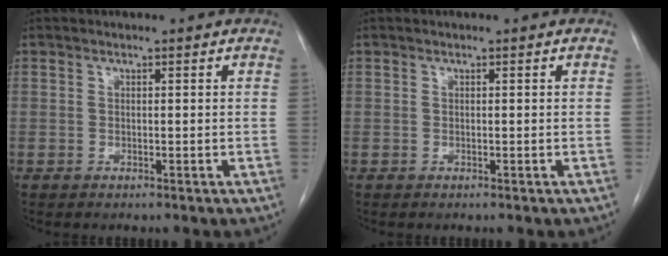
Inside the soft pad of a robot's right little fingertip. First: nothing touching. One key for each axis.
{"total": 0.0}